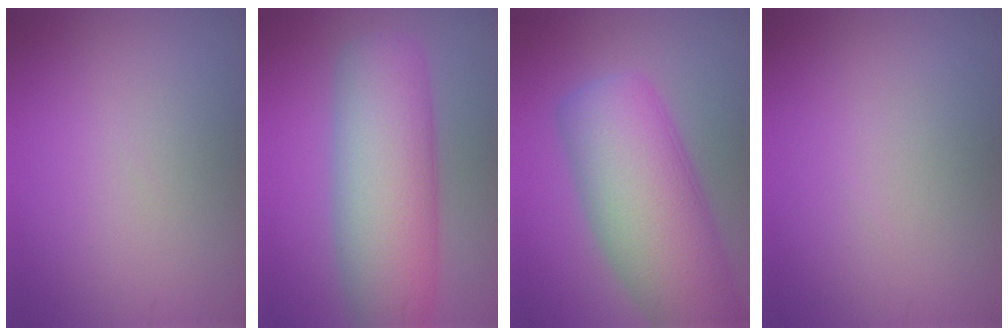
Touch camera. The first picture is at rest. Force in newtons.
{"total": 9.8, "press": 9.8, "slide": 0.4}
{"total": 11.1, "press": 11.1, "slide": 0.5}
{"total": 0.0}